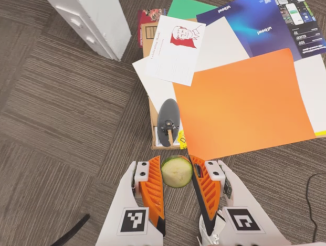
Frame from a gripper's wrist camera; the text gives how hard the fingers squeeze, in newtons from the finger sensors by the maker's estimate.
{"total": 9.1, "left": 9.3, "right": 8.9}